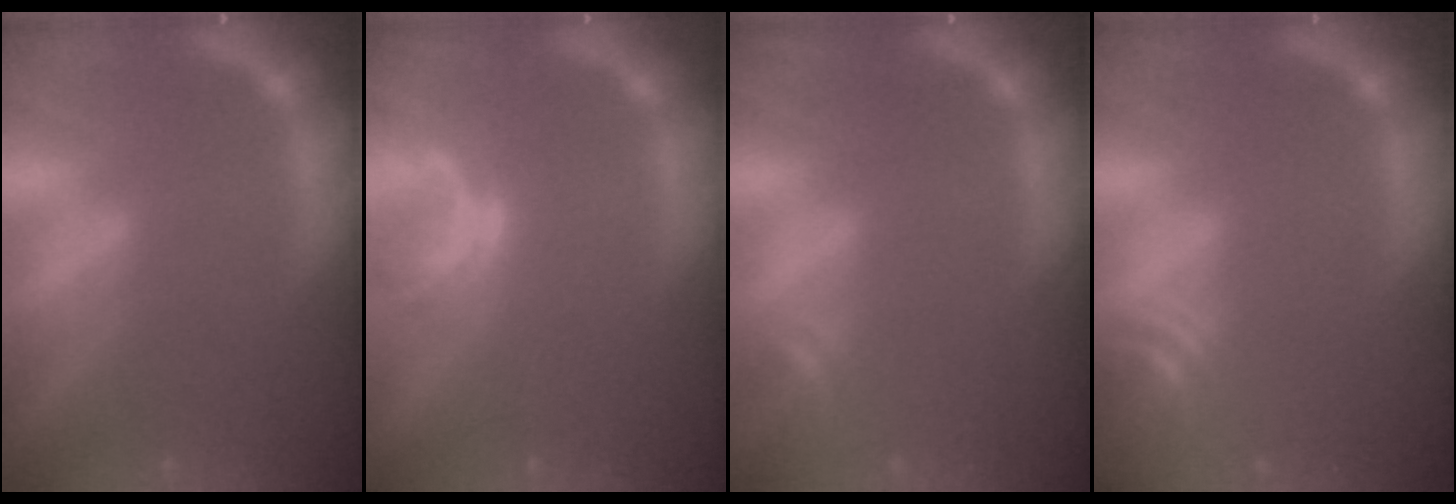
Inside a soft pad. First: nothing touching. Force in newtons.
{"total": 2.0}
{"total": 1.5}
{"total": 4.0}